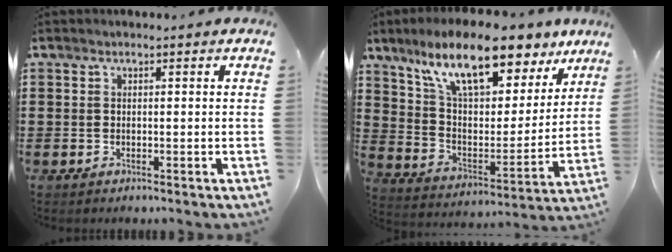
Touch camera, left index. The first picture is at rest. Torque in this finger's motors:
{"motor_torque": [2.14, 0.00, 1.05, 0.21]}